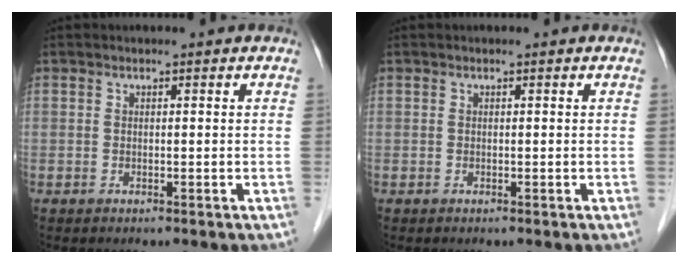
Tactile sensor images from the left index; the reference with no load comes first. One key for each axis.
{"total": 0.0}